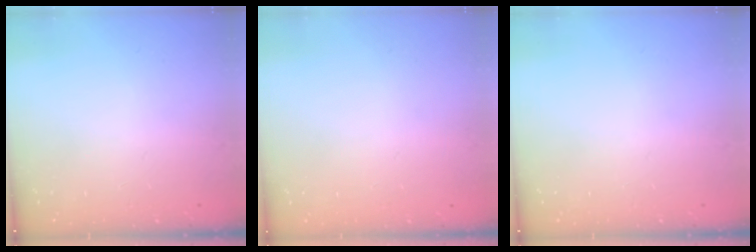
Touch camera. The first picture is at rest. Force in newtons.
{"total": 0.0}
{"total": 0.0}